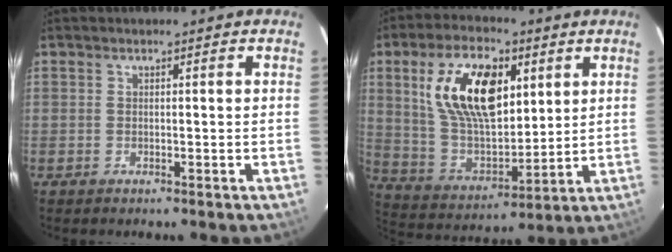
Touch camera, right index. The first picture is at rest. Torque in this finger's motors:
{"motor_torque": [1.35, 0.79, 1.05, 0.21]}